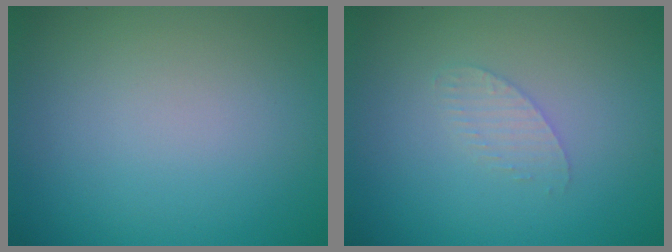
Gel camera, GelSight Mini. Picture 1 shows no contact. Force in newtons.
{"total": 1.4, "press": 1.4, "slide": 0.1}